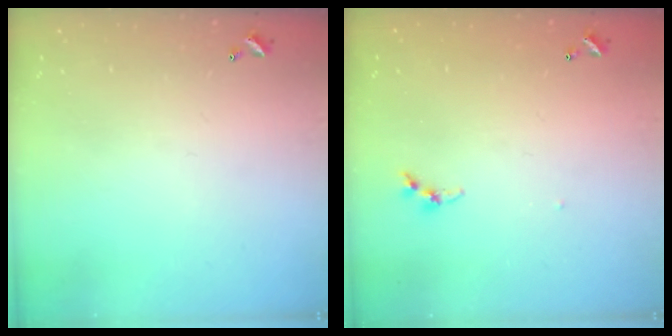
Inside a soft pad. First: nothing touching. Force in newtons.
{"total": 3.4, "press": 3.4, "slide": 0.3}